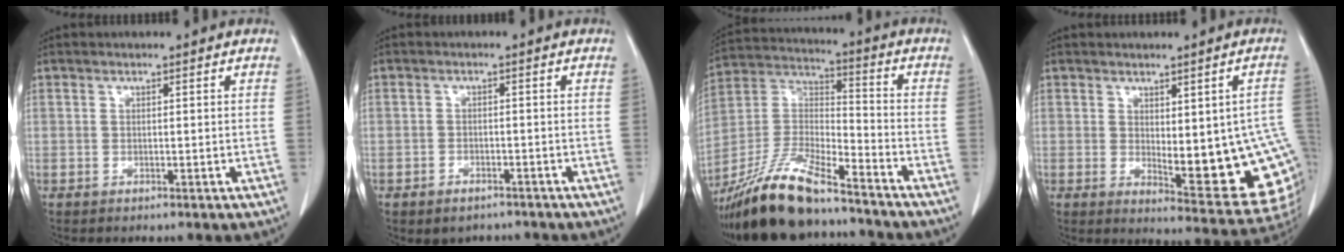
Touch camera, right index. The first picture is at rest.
{"total": 3.8, "force": [-2.9, 2.1, 1.0], "torque": [-0.012, 0.002, -0.037]}
{"total": 17.1, "force": [-14.1, 3.0, 9.2], "torque": [-0.203, -0.015, -0.264]}
{"total": 15.6, "force": [-1.4, 4.8, 14.8], "torque": [-0.124, -0.002, 0.000]}